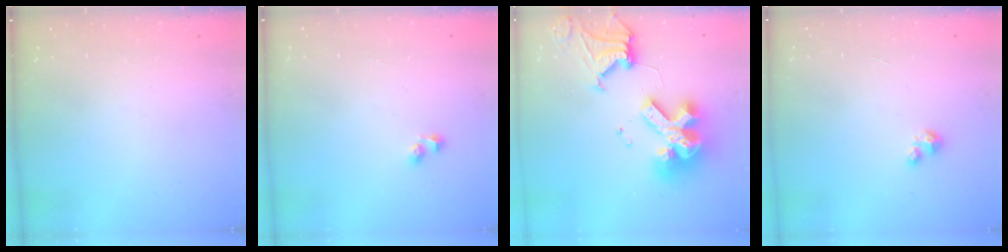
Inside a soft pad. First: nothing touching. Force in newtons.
{"total": 3.0, "press": 2.7, "slide": 1.3}
{"total": 21.2, "press": 21.1, "slide": 2.3}
{"total": 2.5, "press": 2.5, "slide": 0.3}